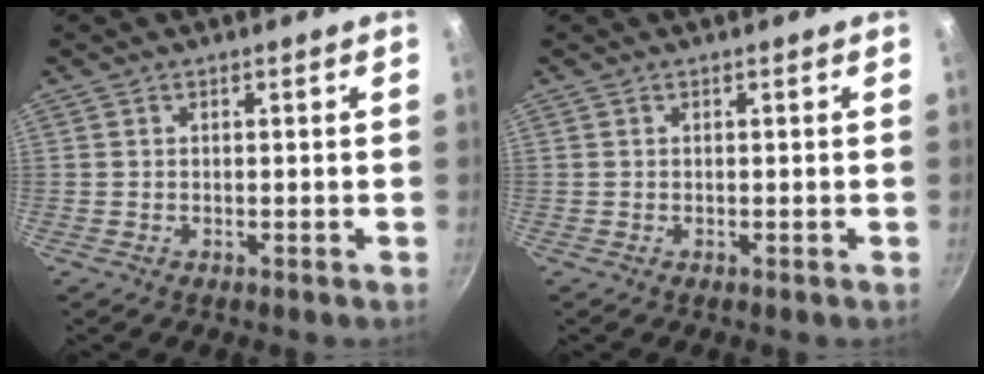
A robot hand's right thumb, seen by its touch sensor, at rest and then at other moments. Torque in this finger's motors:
{"motor_torque": [0.00, 0.00, 0.00, 0.01, 0.00]}